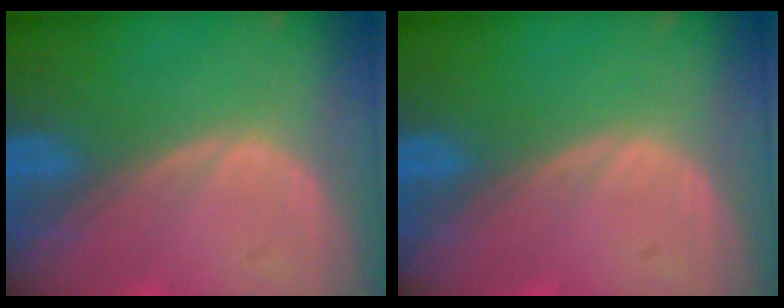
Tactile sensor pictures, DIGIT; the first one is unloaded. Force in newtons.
{"total": 0.0}